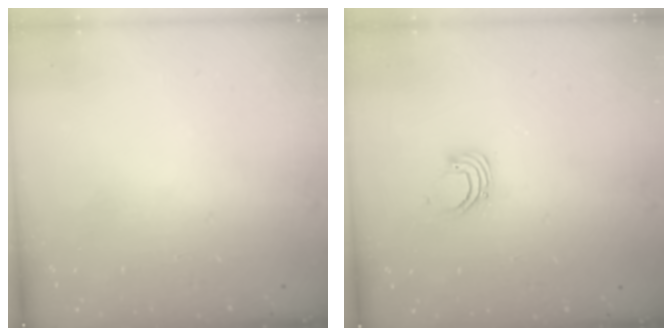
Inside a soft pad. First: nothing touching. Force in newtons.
{"total": 2.7, "press": 2.7, "slide": 0.1}